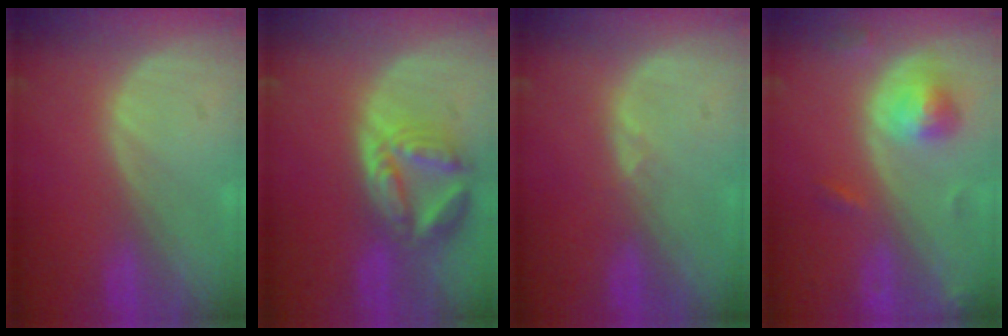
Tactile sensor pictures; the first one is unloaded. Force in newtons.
{"total": 8.0, "press": 7.1, "slide": 3.7}
{"total": 0.7, "press": 0.6, "slide": 0.3}
{"total": 4.8, "press": 4.8, "slide": 0.7}